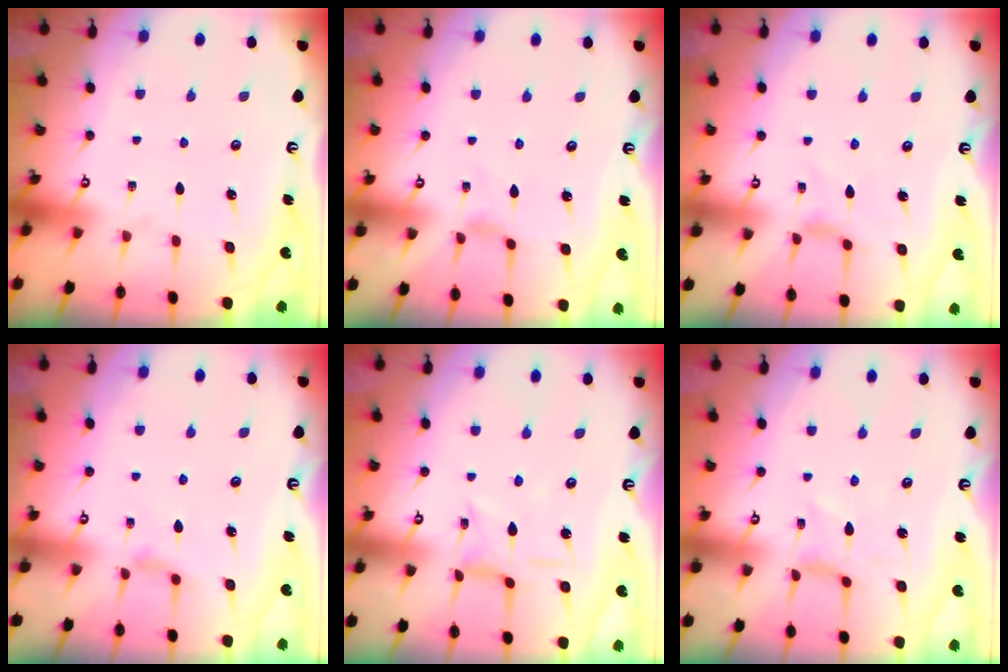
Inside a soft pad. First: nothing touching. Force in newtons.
{"total": 0.0}
{"total": 1.6, "press": 1.5, "slide": 0.4}
{"total": 2.4, "press": 2.4, "slide": 0.4}
{"total": 2.2, "press": 2.2, "slide": 0.4}
{"total": 0.0}